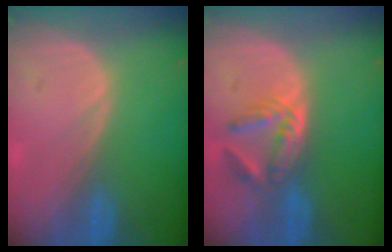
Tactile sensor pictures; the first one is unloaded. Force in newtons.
{"total": 5.8, "press": 5.0, "slide": 2.9}